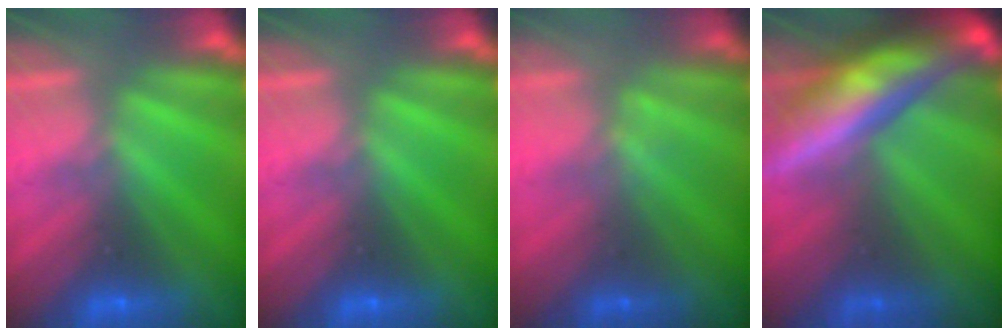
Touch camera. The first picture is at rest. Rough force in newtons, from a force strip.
{"total": 0.0}
{"total": 1.4}
{"total": 11.8}